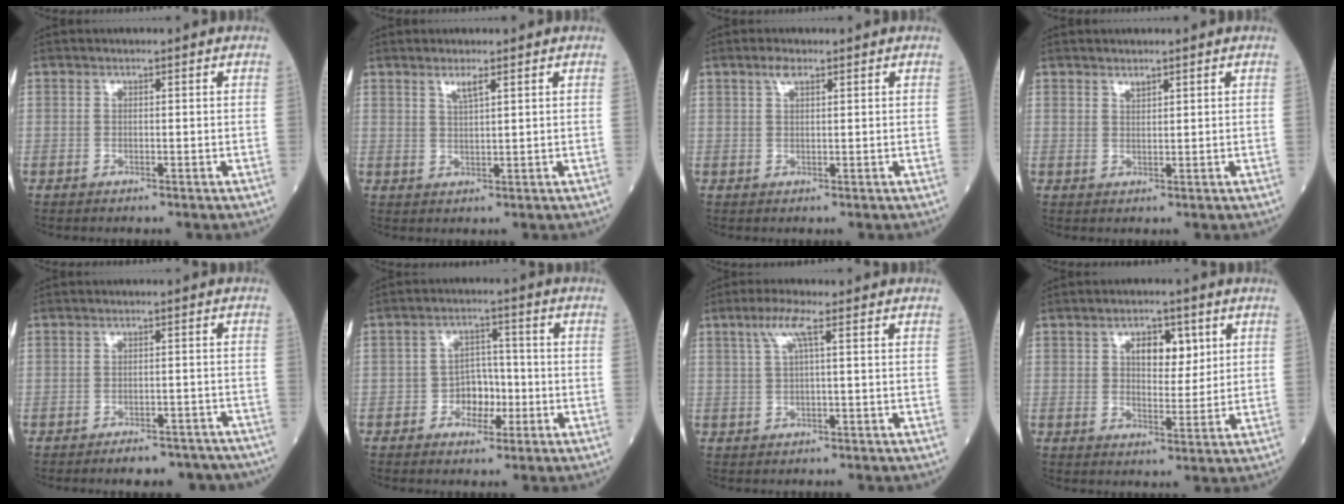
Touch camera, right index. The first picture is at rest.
{"total": 2.2, "force": [1.4, 0.1, 1.7], "torque": [-0.038, -0.001, 0.028]}
{"total": 1.8, "force": [1.2, 0.5, 1.3], "torque": [-0.028, 0.007, 0.022]}
{"total": 1.1, "force": [1.0, 0.3, 0.5], "torque": [-0.010, -0.002, 0.019]}
{"total": 8.2, "force": [-7.3, 2.8, 2.5], "torque": [-0.014, 0.009, -0.084]}
{"total": 5.0, "force": [-1.7, 3.4, 3.3], "torque": [-0.047, 0.013, -0.028]}
{"total": 3.6, "force": [1.3, -0.1, 3.3], "torque": [-0.074, 0.015, 0.029]}
{"total": 5.6, "force": [2.0, 3.0, 4.2], "torque": [-0.062, 0.007, 0.033]}